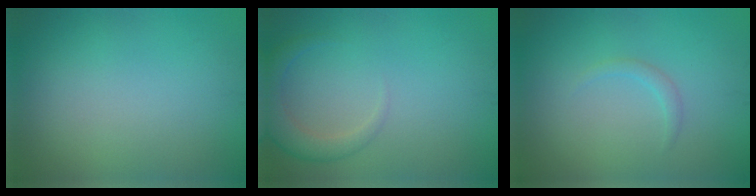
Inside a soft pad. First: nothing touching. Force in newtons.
{"total": 2.8, "press": 2.8, "slide": 0.3}
{"total": 0.9, "press": 0.9, "slide": 0.1}